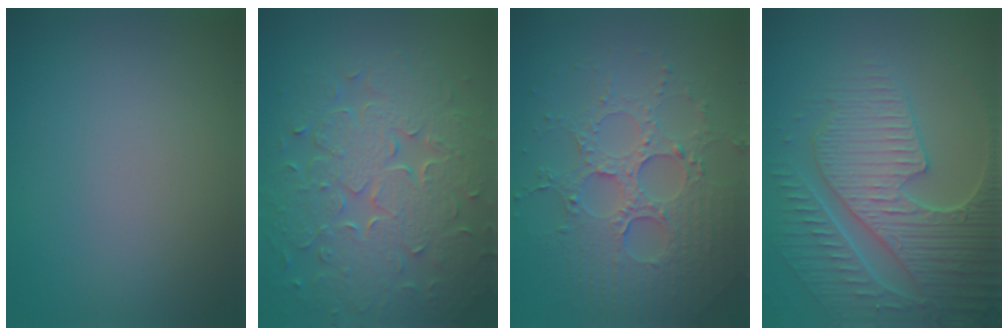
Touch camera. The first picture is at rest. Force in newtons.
{"total": 8.2, "press": 5.9, "slide": 5.6}
{"total": 5.5, "press": 4.8, "slide": 2.7}
{"total": 7.9, "press": 6.1, "slide": 5.1}